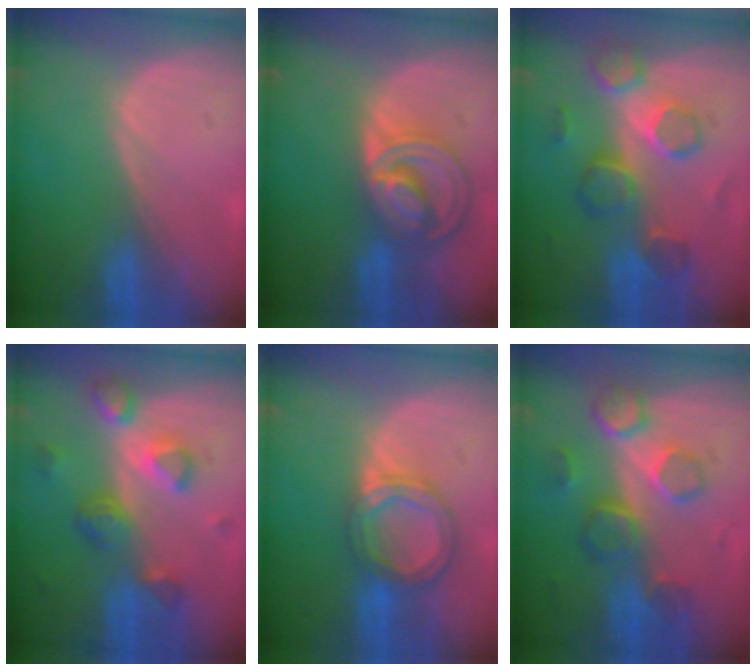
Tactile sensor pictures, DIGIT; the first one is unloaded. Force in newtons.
{"total": 8.5, "press": 7.3, "slide": 4.4}
{"total": 8.4, "press": 8.2, "slide": 1.9}
{"total": 7.9, "press": 7.0, "slide": 3.6}
{"total": 6.4, "press": 5.9, "slide": 2.5}
{"total": 8.7, "press": 8.0, "slide": 3.5}